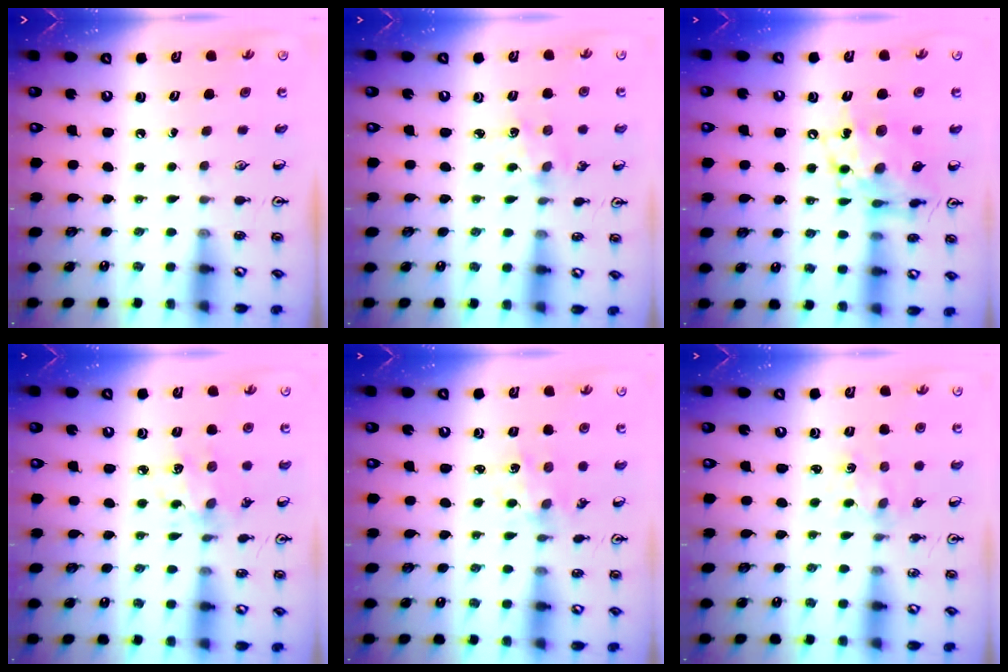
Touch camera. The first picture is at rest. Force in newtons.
{"total": 1.8, "press": 1.8, "slide": 0.3}
{"total": 13.0, "press": 12.9, "slide": 0.9}
{"total": 6.8, "press": 6.8, "slide": 0.5}
{"total": 1.6, "press": 1.6, "slide": 0.1}
{"total": 1.9, "press": 1.9, "slide": 0.3}